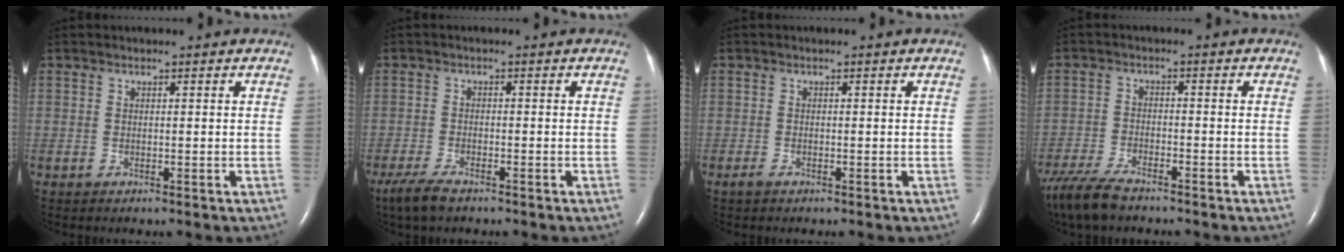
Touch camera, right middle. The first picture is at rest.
{"total": 4.3, "force": [-3.2, 1.0, 2.7], "torque": [-0.064, -0.011, -0.058]}
{"total": 0.9, "force": [-0.7, 0.3, 0.5], "torque": [-0.017, -0.002, -0.013]}
{"total": 8.0, "force": [-6.6, 1.7, 4.1], "torque": [-0.085, -0.023, -0.122]}